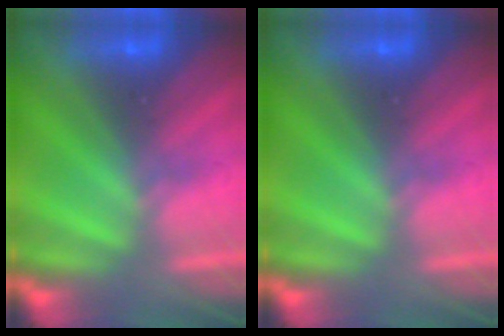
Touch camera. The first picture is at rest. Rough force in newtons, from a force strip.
{"total": 0.0}